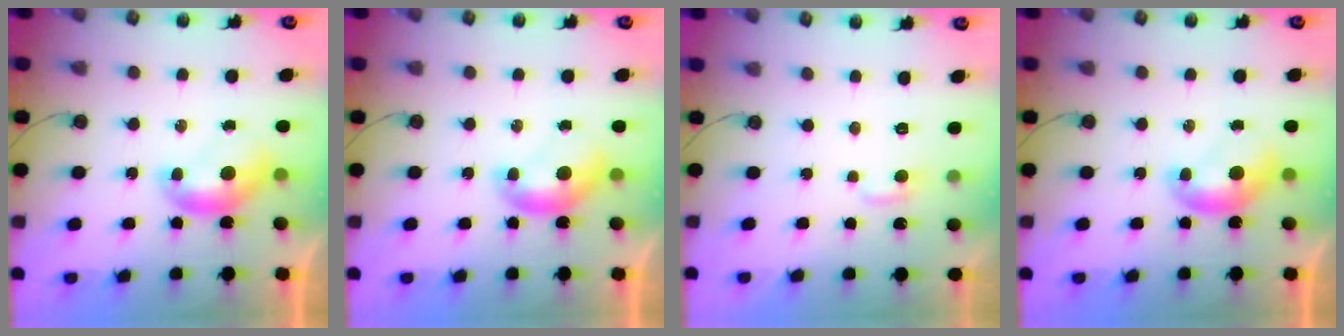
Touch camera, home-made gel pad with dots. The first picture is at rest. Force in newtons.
{"total": 0.0}
{"total": 2.9, "press": 2.8, "slide": 0.4}
{"total": 0.0}